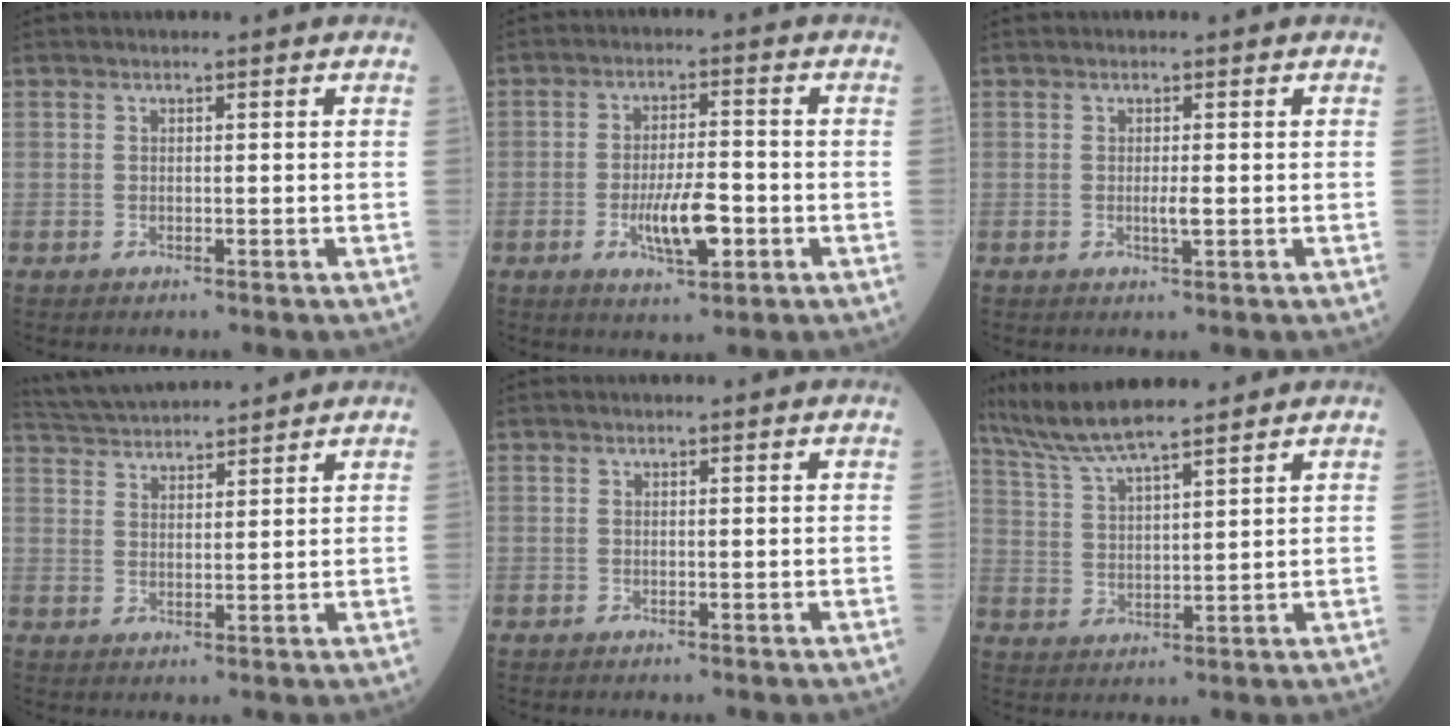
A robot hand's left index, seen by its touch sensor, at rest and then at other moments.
{"total": 7.3, "force": [-2.4, 2.0, 6.6], "torque": [-0.122, -0.008, -0.041]}
{"total": 1.3, "force": [-0.1, 0.0, 1.3], "torque": [-0.026, -0.005, -0.003]}
{"total": 9.6, "force": [9.3, 0.5, 2.4], "torque": [-0.055, 0.031, 0.154]}
{"total": 0.0}
{"total": 10.1, "force": [8.8, 0.4, 5.0], "torque": [-0.099, 0.022, 0.162]}